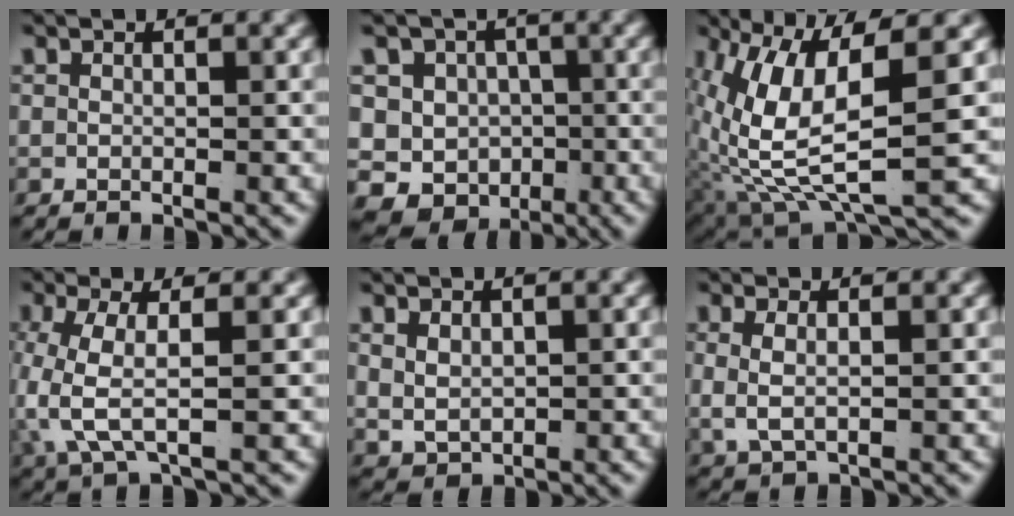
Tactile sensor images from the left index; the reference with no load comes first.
{"total": 19.3, "force": [-6.4, 17.4, 5.4], "torque": [-0.174, -0.096, -0.107]}
{"total": 10.9, "force": [-0.6, 5.8, 9.2], "torque": [-0.181, -0.028, 0.011]}
{"total": 5.1, "force": [0.1, 2.4, 4.5], "torque": [-0.121, -0.019, 0.016]}
{"total": 2.5, "force": [0.6, 1.9, 1.4], "torque": [-0.036, -0.017, 0.028]}
{"total": 2.8, "force": [0.4, 1.5, 2.2], "torque": [-0.054, -0.007, 0.019]}